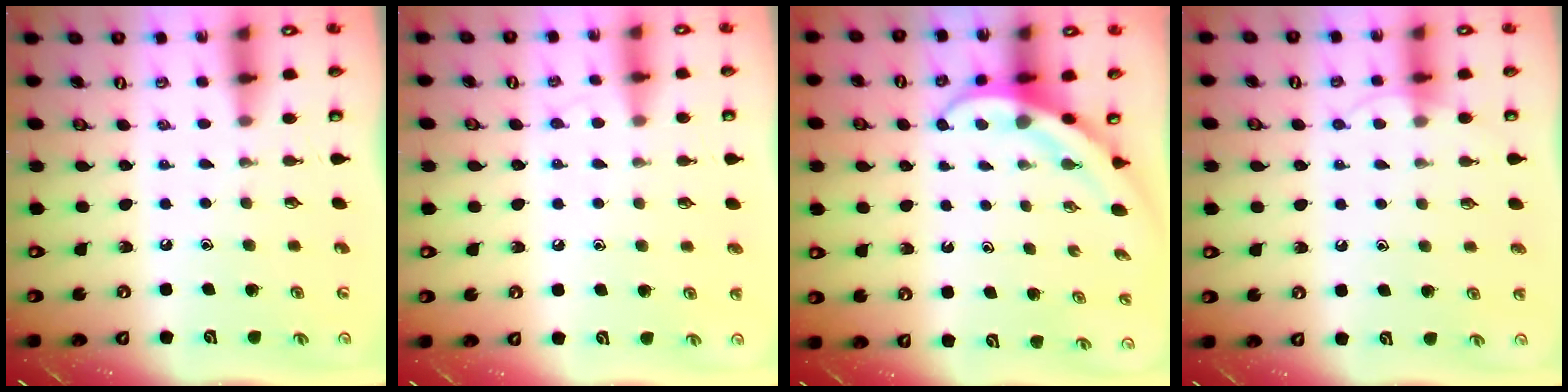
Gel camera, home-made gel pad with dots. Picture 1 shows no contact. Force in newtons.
{"total": 5.1, "press": 5.0, "slide": 0.5}
{"total": 4.0, "press": 3.9, "slide": 0.4}
{"total": 4.9, "press": 4.9, "slide": 0.4}